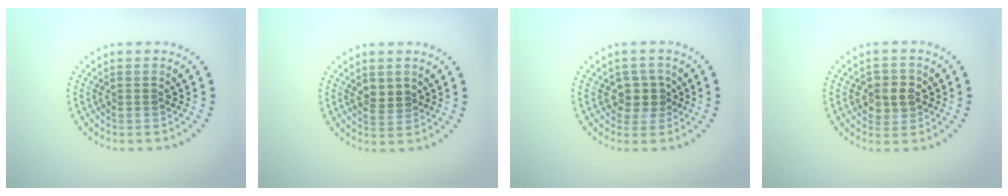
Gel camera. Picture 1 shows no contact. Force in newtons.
{"total": 1.9, "press": 1.8, "slide": 0.6}
{"total": 2.4, "press": 2.0, "slide": 1.3}
{"total": 2.7, "press": 2.5, "slide": 0.9}